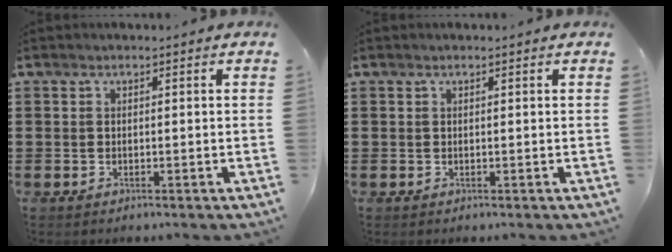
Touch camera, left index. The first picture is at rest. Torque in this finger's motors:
{"motor_torque": [-0.08, 0.33, -0.08, -0.01]}